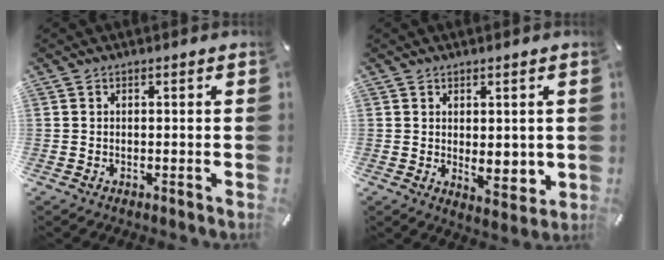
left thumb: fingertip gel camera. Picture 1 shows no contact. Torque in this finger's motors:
{"motor_torque": [0.31, 0.27, 0.05, 0.01, 0.06]}